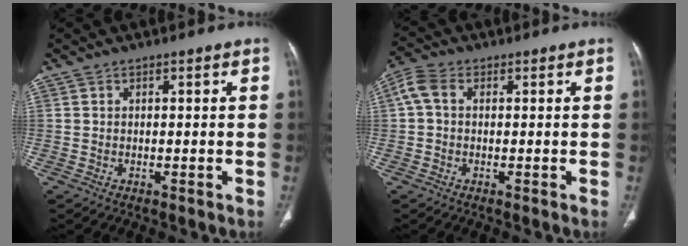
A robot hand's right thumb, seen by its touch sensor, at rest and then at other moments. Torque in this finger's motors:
{"motor_torque": [0.51, 0.49, 0.08, -0.10, 0.09]}